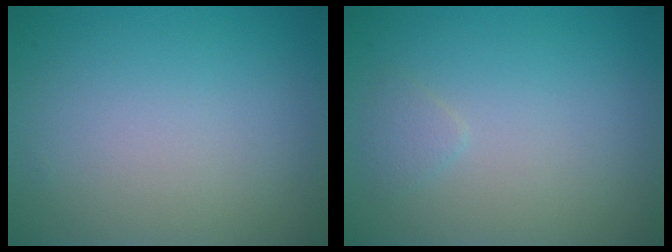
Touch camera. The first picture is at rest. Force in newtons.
{"total": 0.9, "press": 0.9, "slide": 0.0}